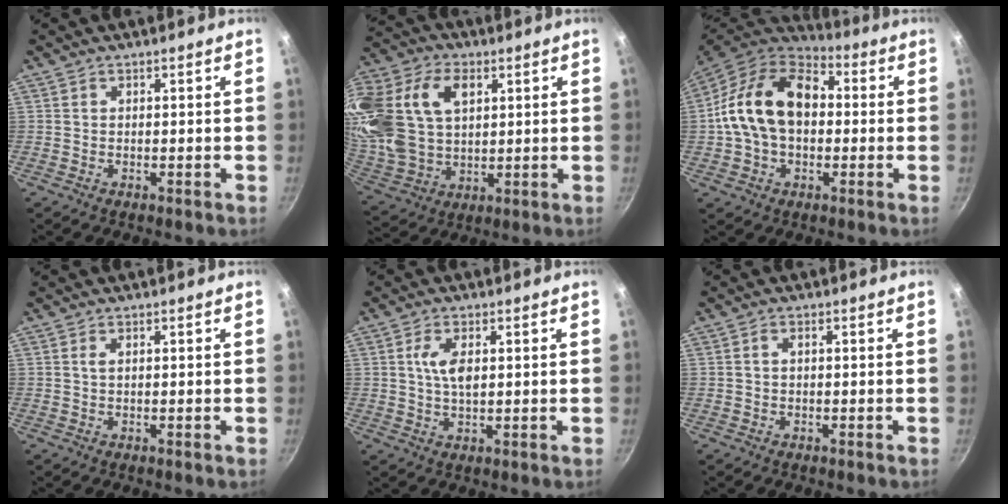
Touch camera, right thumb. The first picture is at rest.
{"total": 26.7, "force": [8.6, 18.2, 17.6], "torque": [-0.397, 0.022, 0.168]}
{"total": 18.4, "force": [1.0, 12.6, 13.4], "torque": [-0.211, 0.037, 0.003]}
{"total": 1.0, "force": [0.3, 0.2, 0.9], "torque": [-0.018, 0.000, 0.004]}
{"total": 5.0, "force": [1.1, 2.3, 4.3], "torque": [-0.079, 0.000, 0.020]}
{"total": 1.1, "force": [0.0, 0.6, 0.9], "torque": [-0.020, 0.007, -0.001]}